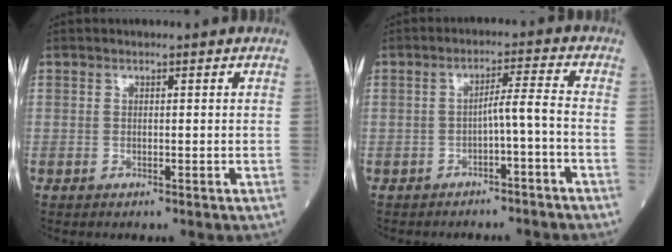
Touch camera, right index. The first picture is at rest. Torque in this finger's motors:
{"motor_torque": [0.45, -0.22, 0.22, 0.06]}